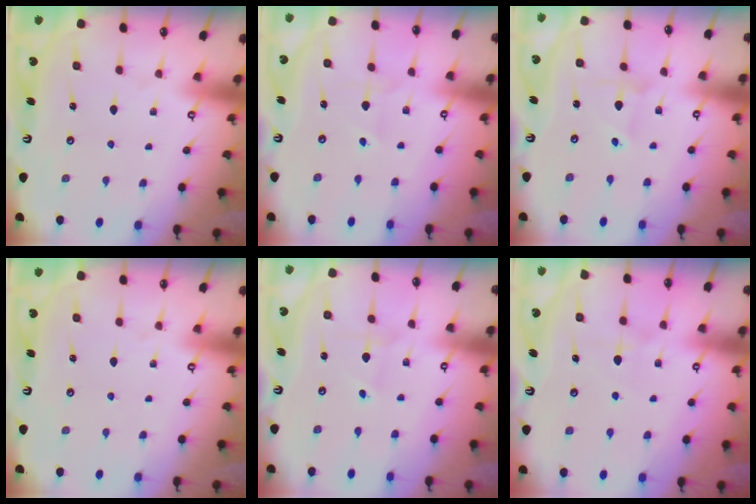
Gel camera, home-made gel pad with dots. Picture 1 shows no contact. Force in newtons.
{"total": 2.8, "press": 2.8, "slide": 0.3}
{"total": 2.0, "press": 2.0, "slide": 0.2}
{"total": 0.0}
{"total": 1.1, "press": 1.1, "slide": 0.1}
{"total": 5.0, "press": 5.0, "slide": 0.7}